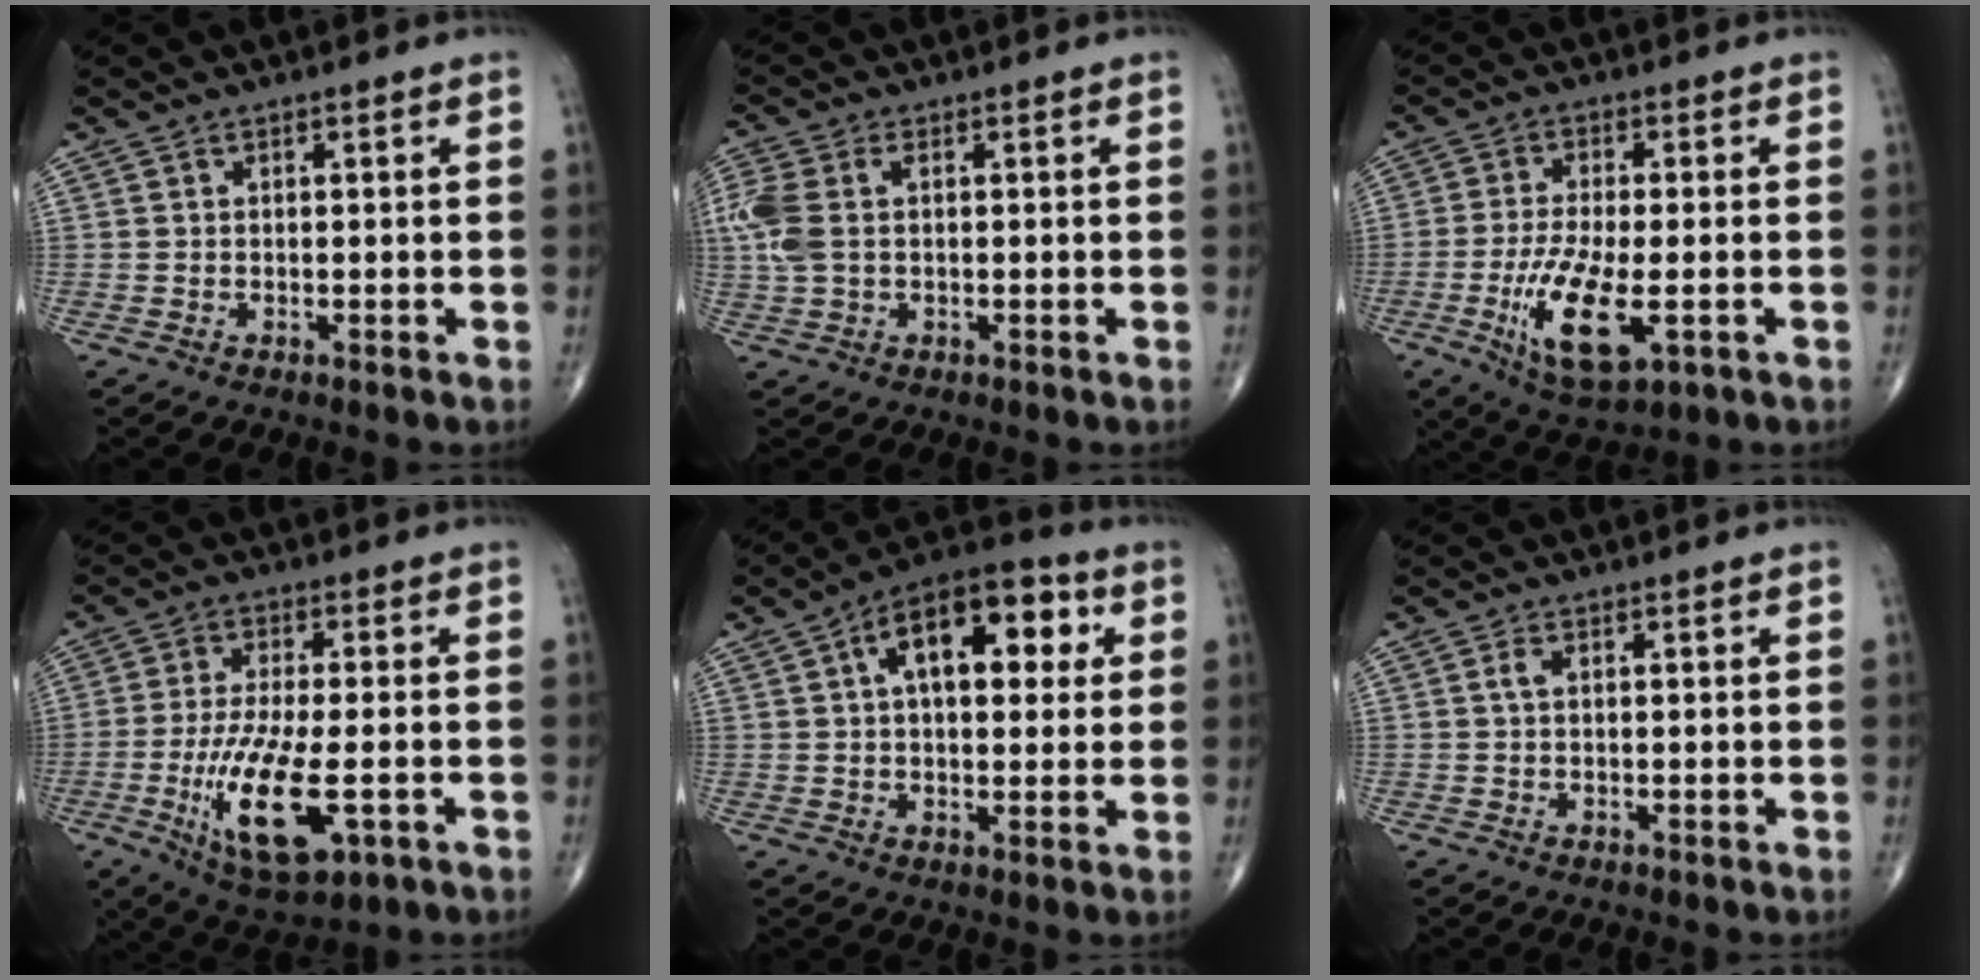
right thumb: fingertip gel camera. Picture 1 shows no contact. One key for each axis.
{"total": 8.0, "fx": 0.9, "fy": 5.0, "fz": 6.2, "tx": -0.181, "ty": 0.019, "tz": 0.020}
{"total": 12.0, "fx": -3.4, "fy": 4.2, "fz": 10.7, "tx": -0.207, "ty": -0.011, "tz": -0.055}
{"total": 14.4, "fx": -4.1, "fy": 5.0, "fz": 12.9, "tx": -0.246, "ty": -0.011, "tz": -0.062}
{"total": 15.9, "fx": 4.5, "fy": 8.2, "fz": 12.8, "tx": -0.162, "ty": 0.022, "tz": 0.060}
{"total": 2.0, "fx": 0.2, "fy": 1.0, "fz": 1.7, "tx": -0.034, "ty": 0.007, "tz": 0.002}